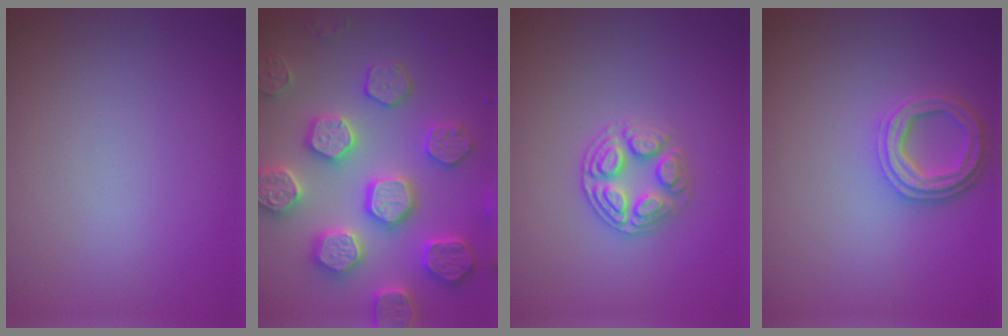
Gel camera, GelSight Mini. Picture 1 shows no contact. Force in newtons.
{"total": 6.3, "press": 6.2, "slide": 1.5}
{"total": 2.8, "press": 2.7, "slide": 0.9}
{"total": 3.6, "press": 2.8, "slide": 2.3}